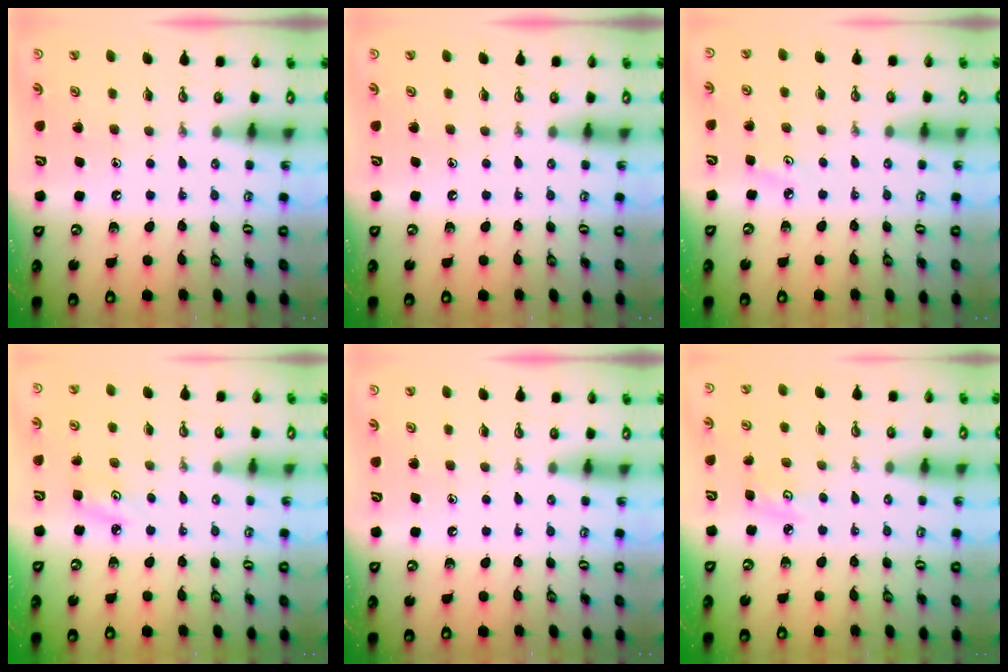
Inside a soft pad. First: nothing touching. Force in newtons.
{"total": 0.0}
{"total": 2.9, "press": 2.9, "slide": 0.3}
{"total": 3.6, "press": 3.6, "slide": 0.5}
{"total": 0.0}
{"total": 3.6, "press": 3.6, "slide": 0.4}